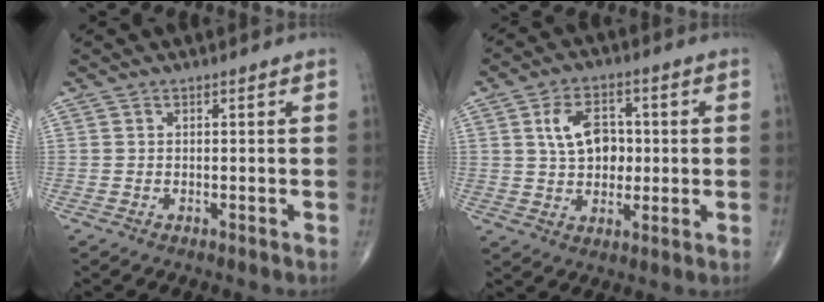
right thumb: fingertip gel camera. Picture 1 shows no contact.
{"total": 9.3, "force": [1.5, 6.4, 6.6], "torque": [-0.089, 0.004, 0.024]}